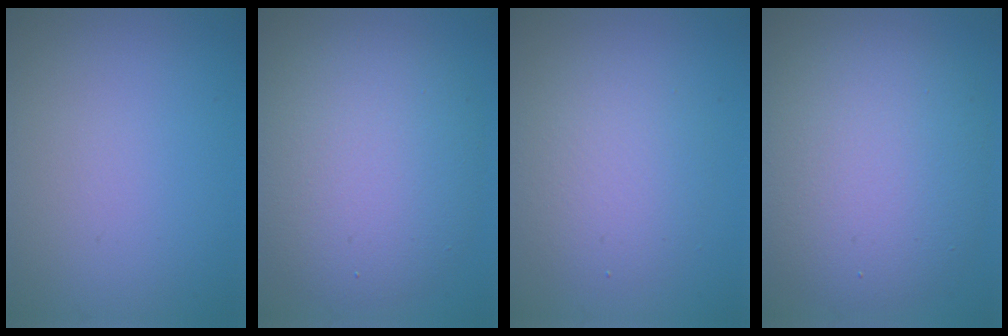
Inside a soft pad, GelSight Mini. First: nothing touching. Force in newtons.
{"total": 8.7, "press": 8.7, "slide": 0.6}
{"total": 3.5, "press": 3.5, "slide": 0.2}
{"total": 9.4, "press": 9.4, "slide": 0.5}